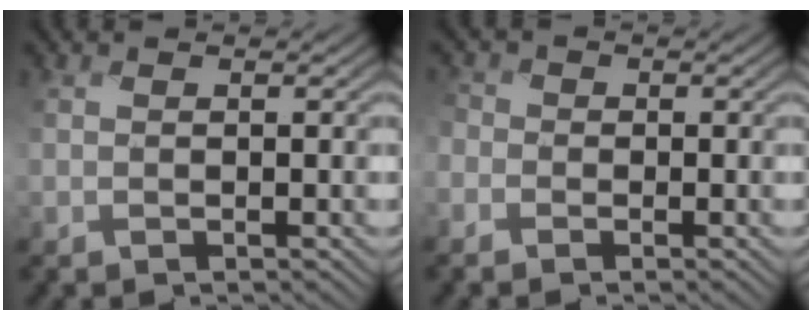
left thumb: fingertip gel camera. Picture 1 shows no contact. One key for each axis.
{"total": 2.7, "fx": -1.2, "fy": 2.3, "fz": 0.8, "tx": -0.029, "ty": 0.000, "tz": -0.034}